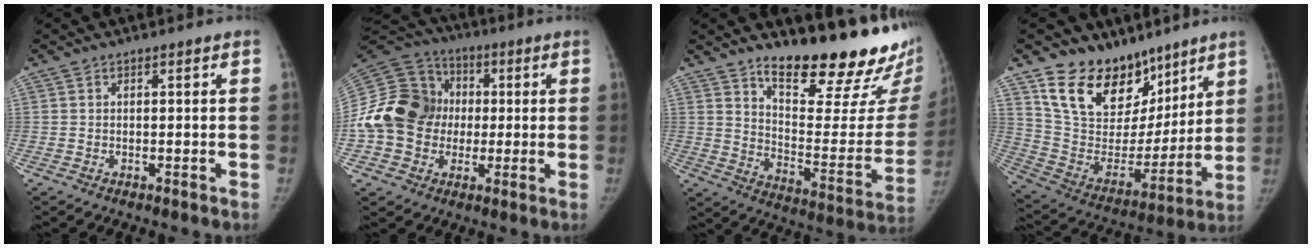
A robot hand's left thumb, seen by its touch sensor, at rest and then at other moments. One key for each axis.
{"total": 19.5, "fx": -0.8, "fy": 16.8, "fz": 10.0, "tx": -0.199, "ty": 0.036, "tz": -0.017}
{"total": 24.5, "fx": 18.8, "fy": 6.0, "fz": 14.5, "tx": -0.169, "ty": -0.148, "tz": 0.267}
{"total": 20.0, "fx": 14.2, "fy": 12.2, "fz": 7.1, "tx": -0.065, "ty": -0.084, "tz": 0.255}